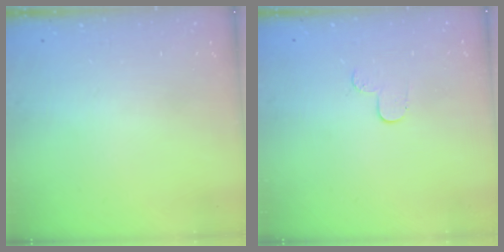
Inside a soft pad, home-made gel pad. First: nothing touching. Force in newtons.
{"total": 4.3, "press": 4.2, "slide": 0.5}